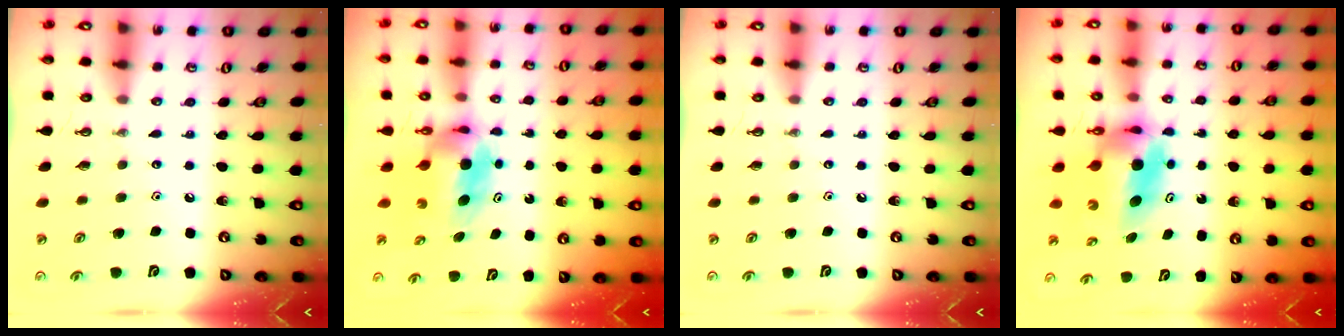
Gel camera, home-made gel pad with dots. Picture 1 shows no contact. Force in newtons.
{"total": 7.8, "press": 6.4, "slide": 4.5}
{"total": 0.0}
{"total": 6.7, "press": 6.5, "slide": 1.5}